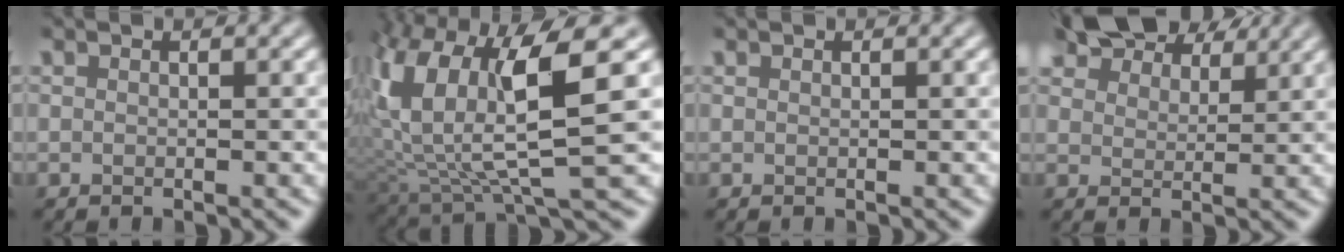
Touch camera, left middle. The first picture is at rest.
{"total": 10.2, "force": [2.7, 3.4, 9.2], "torque": [-0.187, -0.011, 0.049]}
{"total": 0.0}
{"total": 10.5, "force": [8.1, 4.8, 4.6], "torque": [-0.102, 0.000, 0.133]}